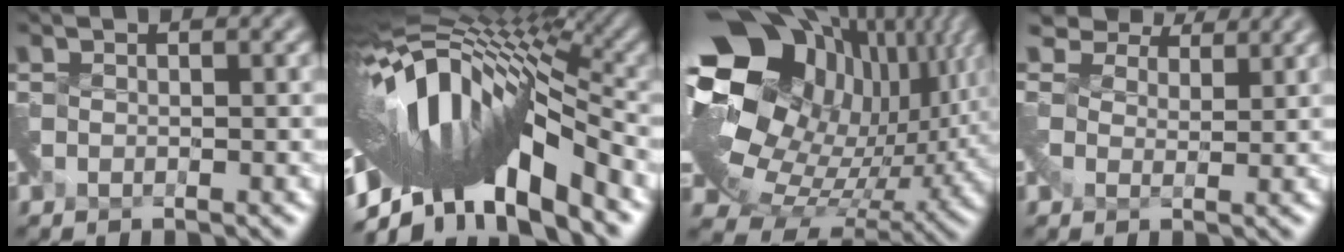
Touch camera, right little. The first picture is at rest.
{"total": 13.6, "force": [-3.1, 5.1, 12.2], "torque": [-0.209, 0.035, -0.053]}
{"total": 18.9, "force": [4.7, 12.9, 13.0], "torque": [-0.241, -0.020, 0.117]}
{"total": 3.9, "force": [3.1, 2.0, 1.4], "torque": [-0.037, 0.014, 0.042]}